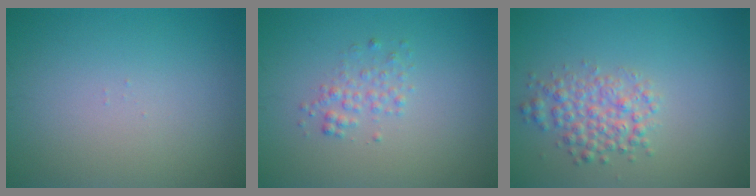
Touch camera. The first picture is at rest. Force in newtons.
{"total": 1.5, "press": 1.5, "slide": 0.0}
{"total": 3.2, "press": 3.1, "slide": 0.1}